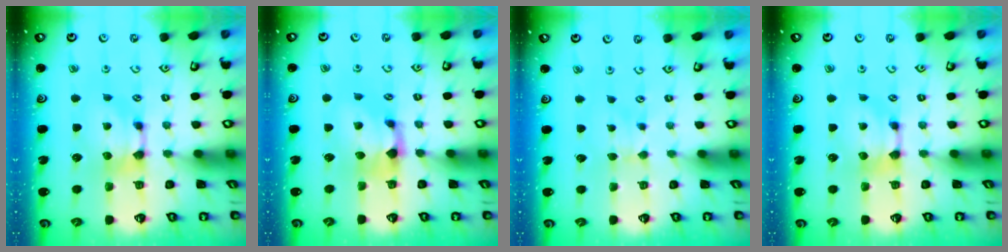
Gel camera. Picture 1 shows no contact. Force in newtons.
{"total": 1.4, "press": 0.4, "slide": 1.3}
{"total": 3.0, "press": 3.0, "slide": 0.5}
{"total": 0.0}